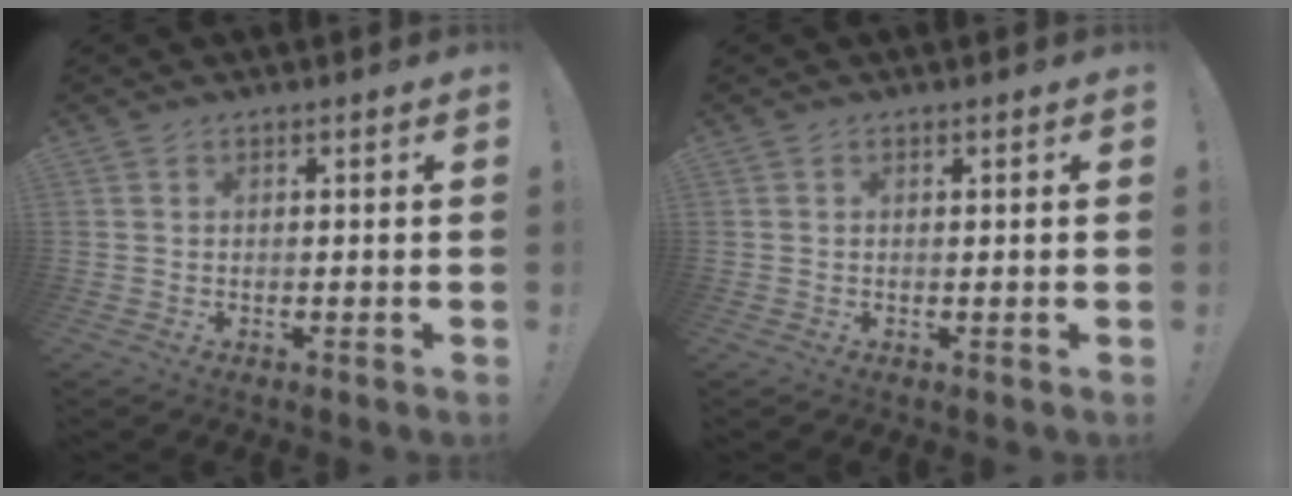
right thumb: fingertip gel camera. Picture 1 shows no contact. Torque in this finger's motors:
{"motor_torque": [-0.03, 0.11, -0.22, 0.03, 0.05]}